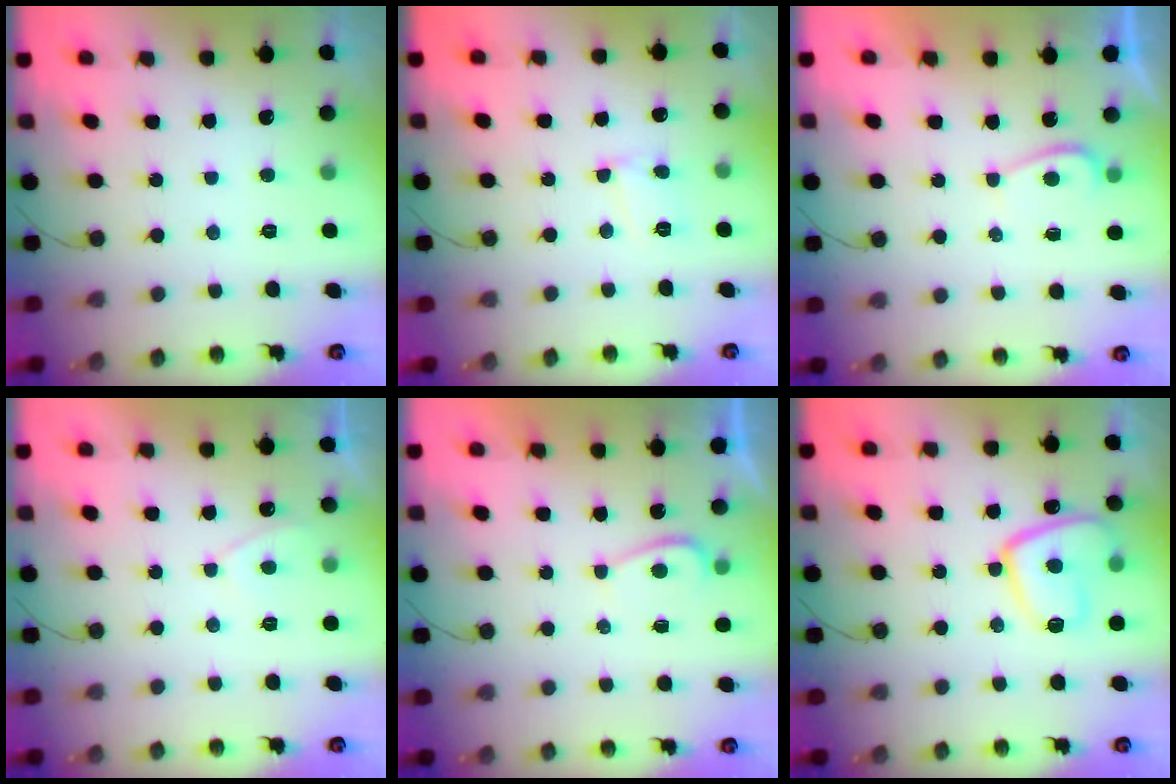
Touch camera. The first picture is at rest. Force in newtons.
{"total": 4.3, "press": 4.3, "slide": 0.4}
{"total": 1.5, "press": 1.4, "slide": 0.5}
{"total": 2.3, "press": 2.2, "slide": 0.4}
{"total": 1.5, "press": 1.4, "slide": 0.5}
{"total": 14.0, "press": 13.9, "slide": 1.3}